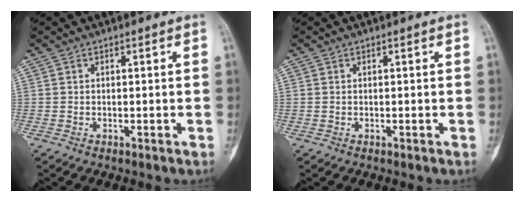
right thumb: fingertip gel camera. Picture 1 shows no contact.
{"total": 0.0}